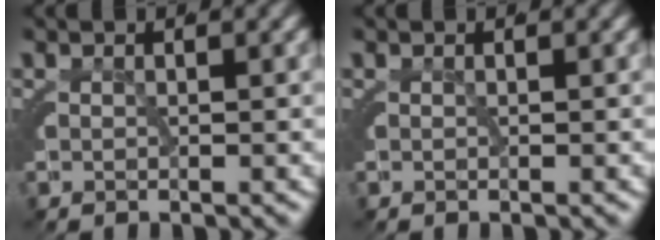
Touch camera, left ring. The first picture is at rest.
{"total": 0.0}